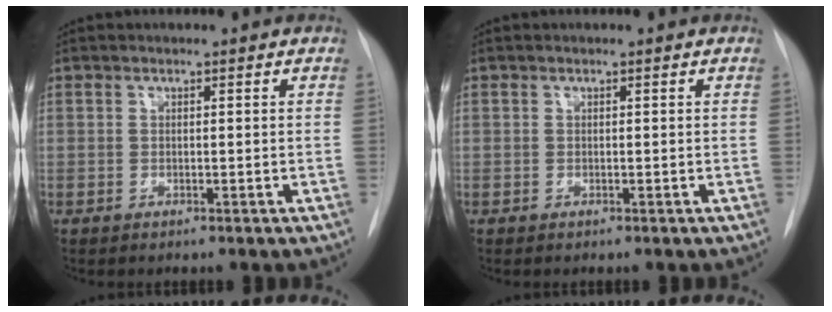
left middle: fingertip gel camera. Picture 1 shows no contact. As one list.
[{"total": 0.0}]